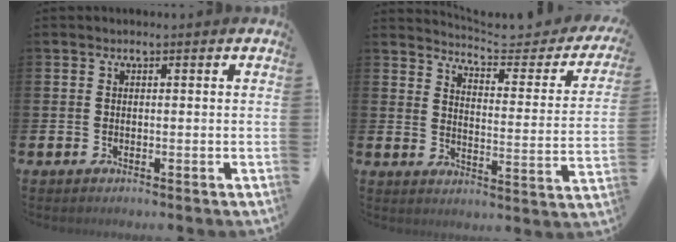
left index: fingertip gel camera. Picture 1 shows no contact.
{"total": 4.9, "force": [4.6, 0.8, 1.4], "torque": [-0.038, -0.042, 0.069]}